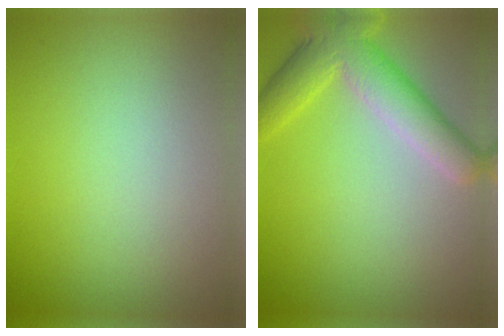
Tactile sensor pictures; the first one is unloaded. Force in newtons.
{"total": 5.8, "press": 5.8, "slide": 0.3}